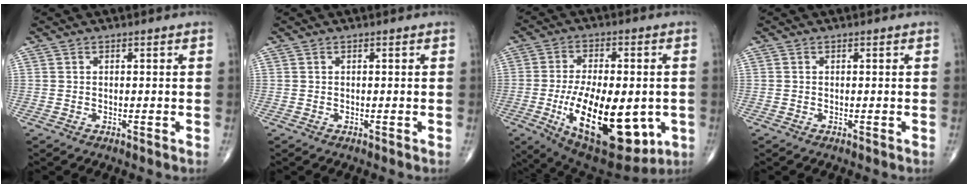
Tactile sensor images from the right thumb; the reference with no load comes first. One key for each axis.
{"total": 0.0}
{"total": 23.6, "fx": -5.3, "fy": 11.1, "fz": 20.2, "tx": -0.321, "ty": -0.019, "tz": -0.057}
{"total": 0.0}